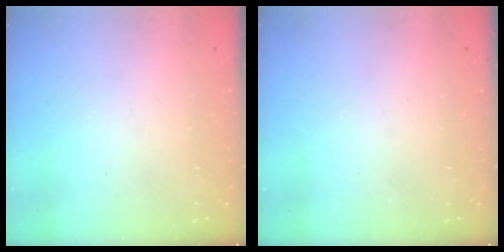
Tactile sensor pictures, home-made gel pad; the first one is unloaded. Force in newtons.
{"total": 0.0}